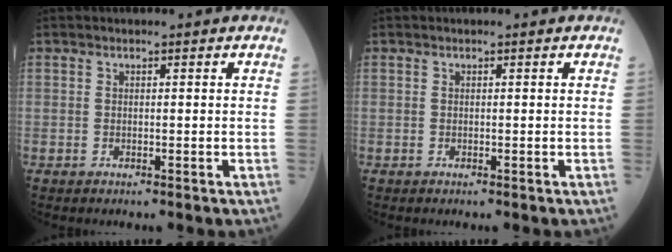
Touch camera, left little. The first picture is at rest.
{"total": 0.0}